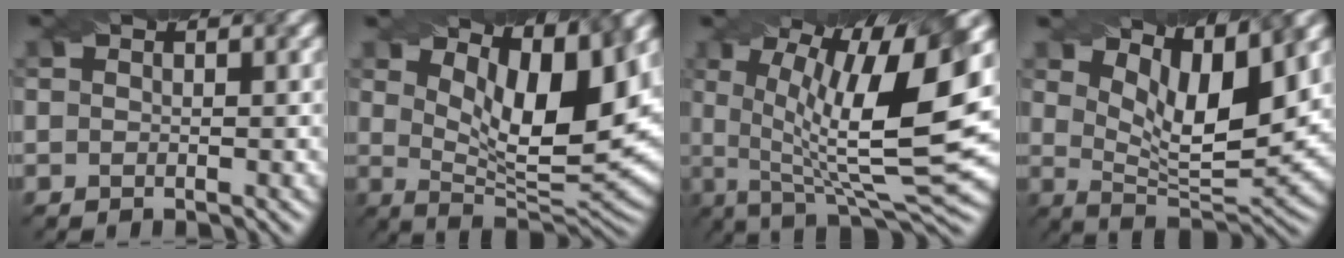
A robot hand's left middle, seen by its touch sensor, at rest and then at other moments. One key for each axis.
{"total": 9.7, "fx": 4.1, "fy": 3.3, "fz": 8.1, "tx": -0.134, "ty": -0.008, "tz": 0.072}
{"total": 14.3, "fx": 2.3, "fy": 4.0, "fz": 13.5, "tx": -0.208, "ty": -0.006, "tz": 0.036}
{"total": 8.3, "fx": 4.2, "fy": 2.7, "fz": 6.6, "tx": -0.117, "ty": -0.009, "tz": 0.075}